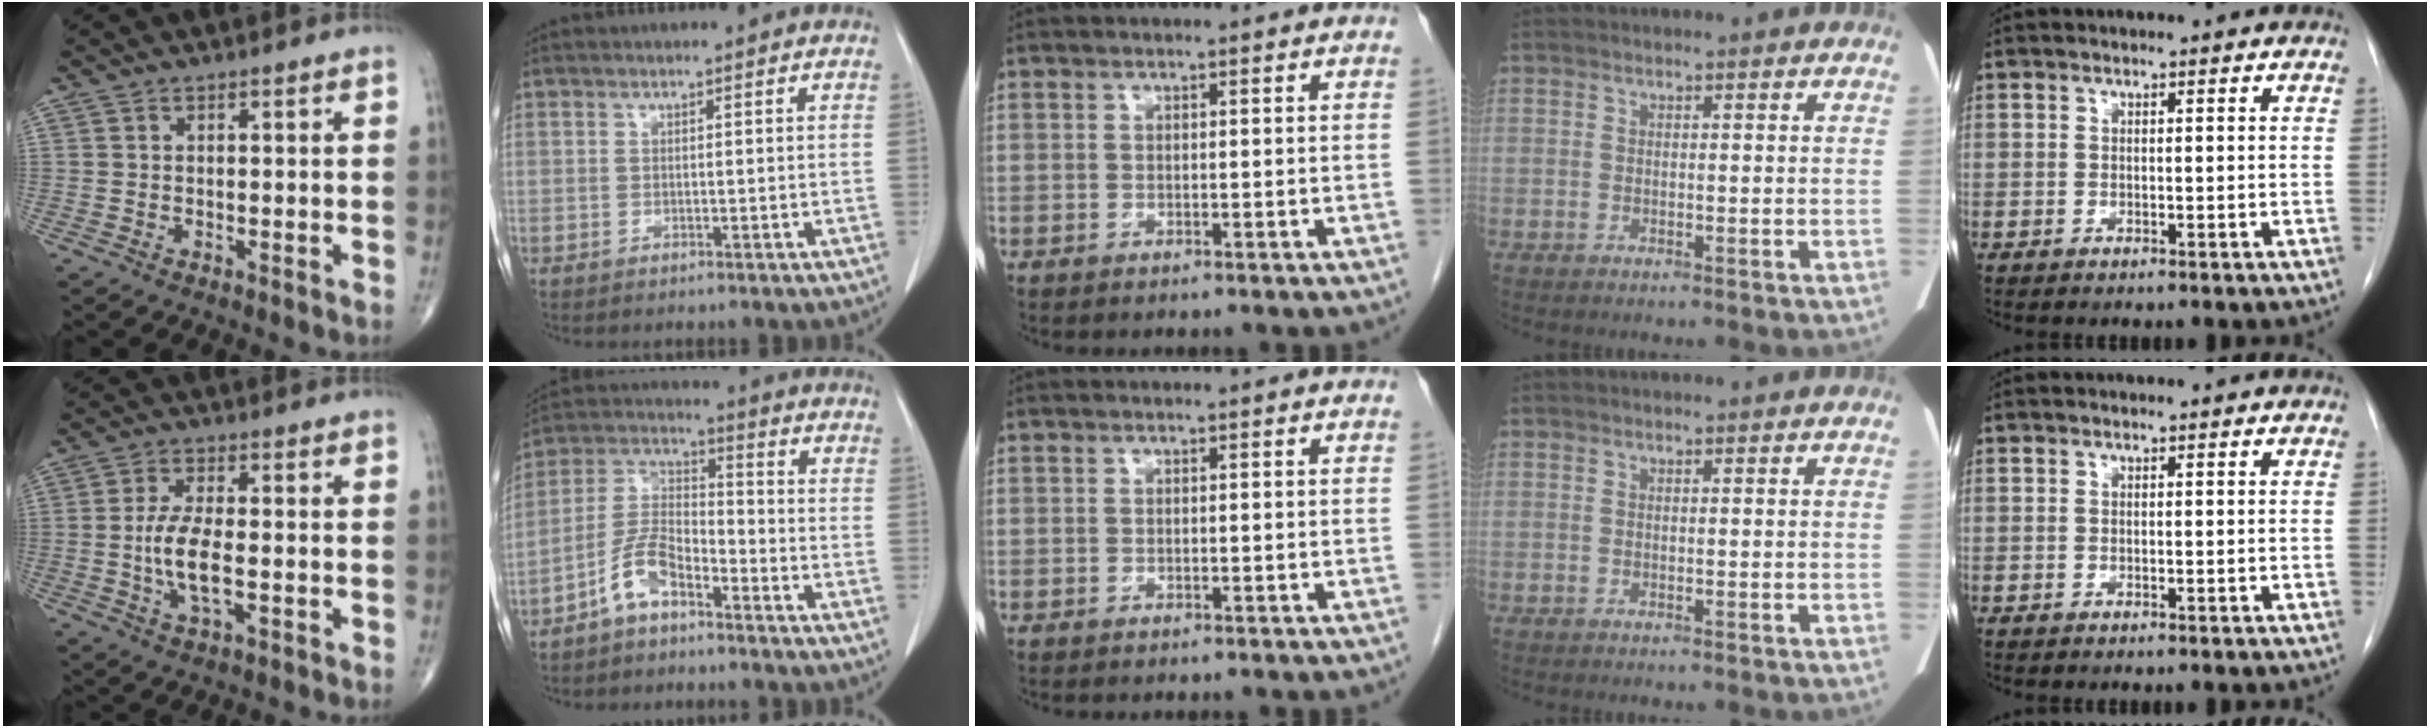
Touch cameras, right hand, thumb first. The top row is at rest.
{"thumb": {"total": 7.6, "force": [-1.3, 3.0, 6.9], "torque": [-0.143, 0.002, -0.025]}, "index": {"total": 7.5, "force": [-4.9, 3.0, 4.8], "torque": [-0.113, 0.011, -0.105]}}